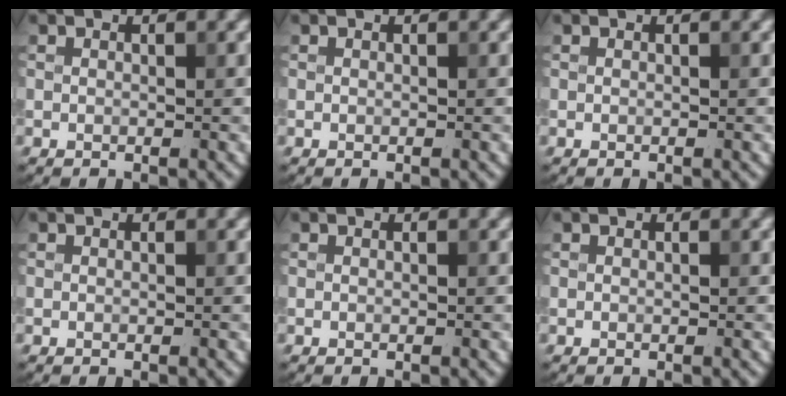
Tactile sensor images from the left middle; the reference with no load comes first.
{"total": 0.0}
{"total": 0.0}
{"total": 0.0}
{"total": 0.0}
{"total": 0.0}